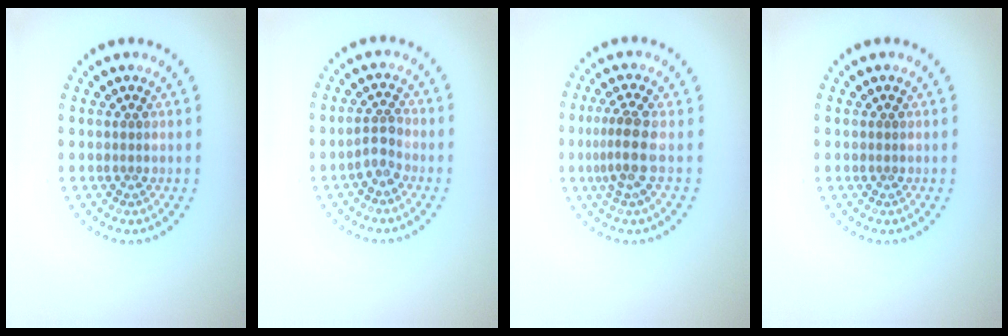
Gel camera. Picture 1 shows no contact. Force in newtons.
{"total": 1.7, "press": 1.4, "slide": 1.0}
{"total": 2.8, "press": 2.1, "slide": 1.8}
{"total": 0.0}